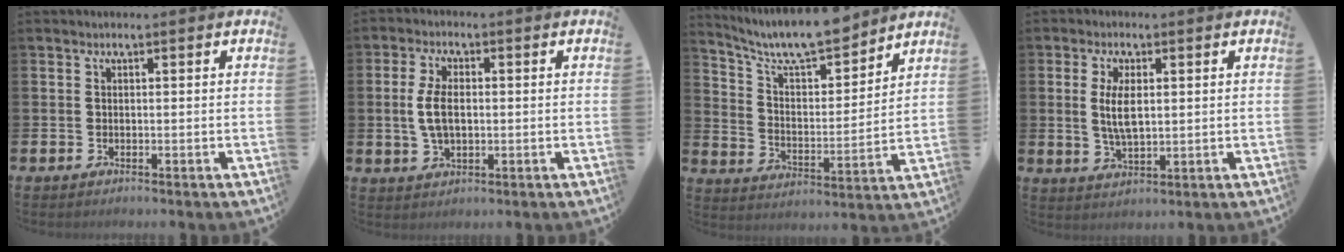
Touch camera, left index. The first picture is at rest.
{"total": 5.1, "force": [0.5, 2.6, 4.3], "torque": [-0.087, 0.005, 0.004]}
{"total": 9.5, "force": [8.8, 2.0, 3.1], "torque": [-0.079, -0.066, 0.152]}
{"total": 5.0, "force": [1.1, 2.0, 4.4], "torque": [-0.073, -0.001, 0.016]}